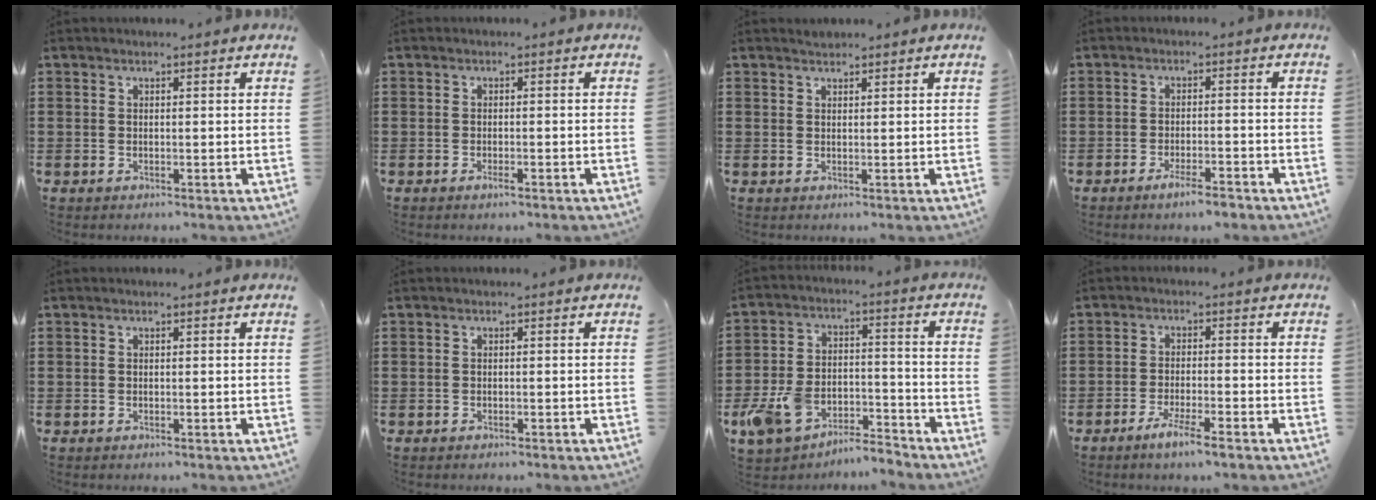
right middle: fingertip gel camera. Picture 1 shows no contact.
{"total": 1.1, "force": [-0.7, 0.2, 0.9], "torque": [-0.019, -0.006, -0.010]}
{"total": 0.9, "force": [0.9, 0.3, -0.1], "torque": [0.001, 0.000, 0.018]}
{"total": 3.8, "force": [-2.9, 0.4, 2.3], "torque": [-0.045, -0.002, -0.053]}
{"total": 0.0}
{"total": 0.6, "force": [-0.6, 0.1, 0.1], "torque": [-0.005, -0.003, -0.012]}
{"total": 9.0, "force": [-7.5, 3.4, 3.5], "torque": [-0.081, 0.019, -0.147]}
{"total": 4.0, "force": [-3.1, 0.0, 2.6], "torque": [-0.051, -0.005, -0.054]}